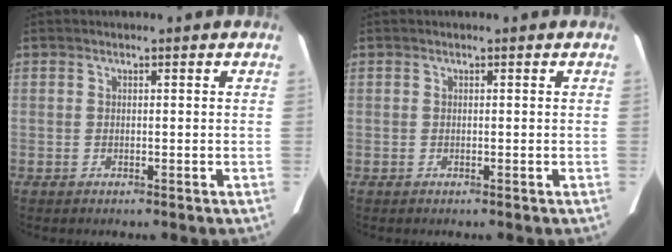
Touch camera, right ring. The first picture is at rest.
{"total": 0.0}